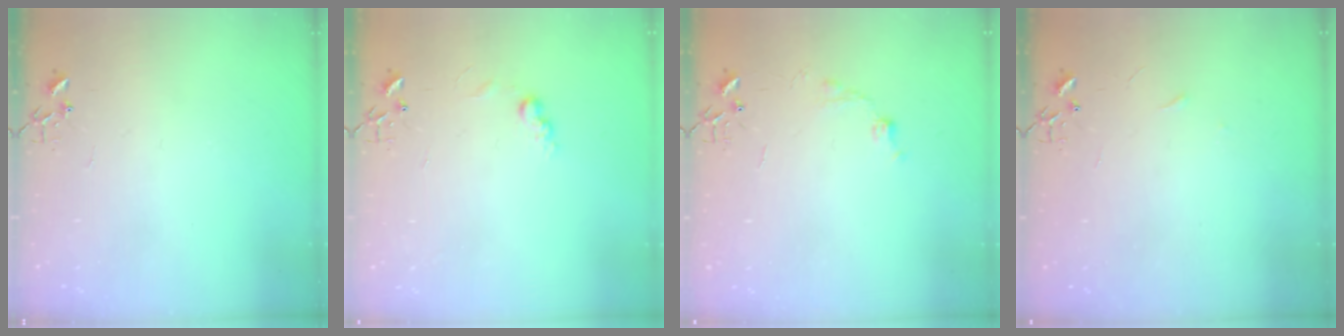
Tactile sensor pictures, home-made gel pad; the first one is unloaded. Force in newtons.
{"total": 6.6, "press": 6.5, "slide": 0.9}
{"total": 6.7, "press": 6.7, "slide": 0.9}
{"total": 3.4, "press": 3.3, "slide": 0.4}